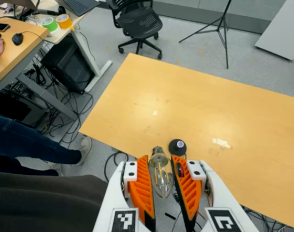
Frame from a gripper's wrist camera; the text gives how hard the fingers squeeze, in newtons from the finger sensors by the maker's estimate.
{"total": 13.1, "left": 13.7, "right": 12.5}